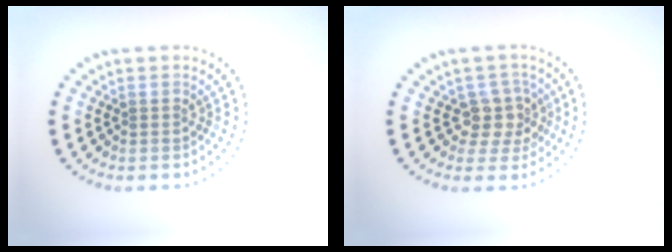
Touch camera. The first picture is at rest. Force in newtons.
{"total": 2.9, "press": 2.4, "slide": 1.7}